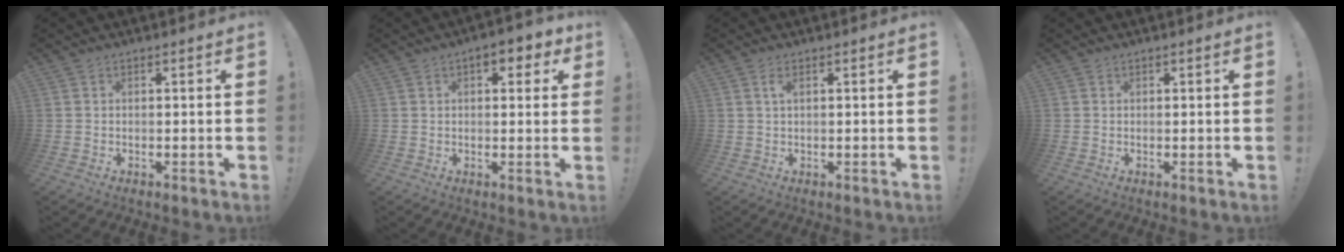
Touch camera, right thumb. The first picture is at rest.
{"total": 5.9, "force": [2.8, 2.9, 4.2], "torque": [-0.052, -0.003, 0.045]}
{"total": 1.7, "force": [0.7, 0.5, 1.5], "torque": [-0.027, -0.001, 0.010]}
{"total": 0.0}